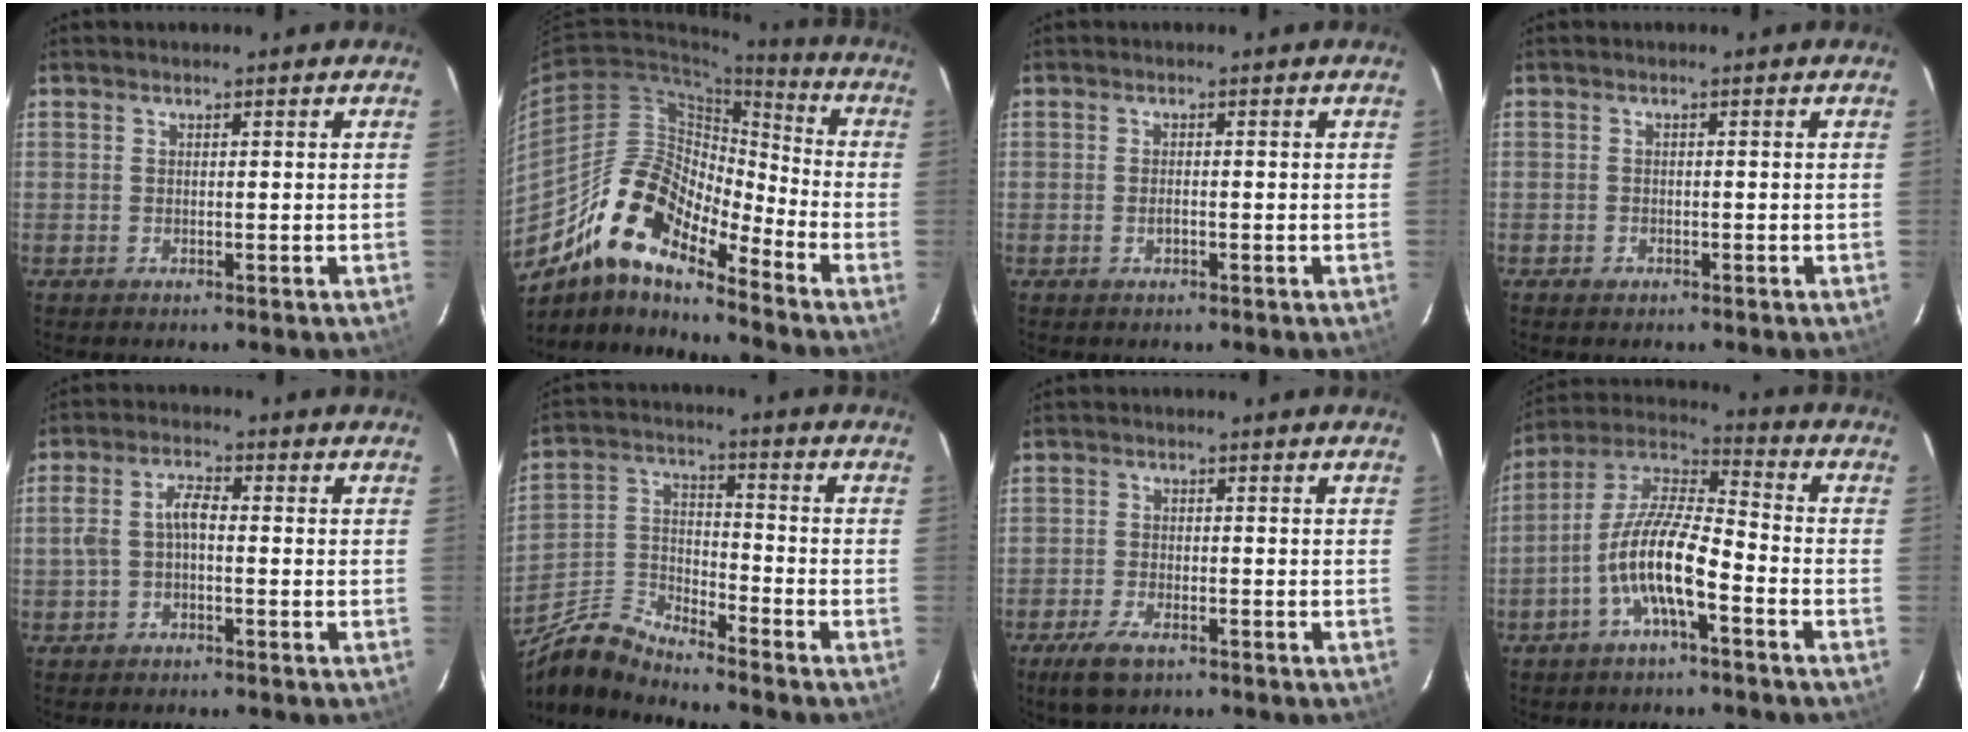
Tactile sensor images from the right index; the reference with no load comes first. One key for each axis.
{"total": 15.7, "fx": -11.5, "fy": 4.8, "fz": 9.5, "tx": -0.160, "ty": 0.000, "tz": -0.232}
{"total": 1.2, "fx": -0.5, "fy": 0.4, "fz": 1.0, "tx": -0.020, "ty": -0.001, "tz": -0.008}
{"total": 1.3, "fx": -0.8, "fy": 1.0, "fz": 0.2, "tx": -0.004, "ty": 0.002, "tz": -0.012}
{"total": 4.4, "fx": -1.0, "fy": 2.0, "fz": 3.8, "tx": -0.083, "ty": 0.015, "tz": -0.017}
{"total": 9.8, "fx": -8.4, "fy": 2.2, "fz": 4.6, "tx": -0.105, "ty": 0.005, "tz": -0.177}
{"total": 5.3, "fx": -3.6, "fy": 2.1, "fz": 3.2, "tx": -0.087, "ty": -0.011, "tz": -0.068}
{"total": 12.0, "fx": -5.2, "fy": 2.9, "fz": 10.5, "tx": -0.214, "ty": 0.004, "tz": -0.104}